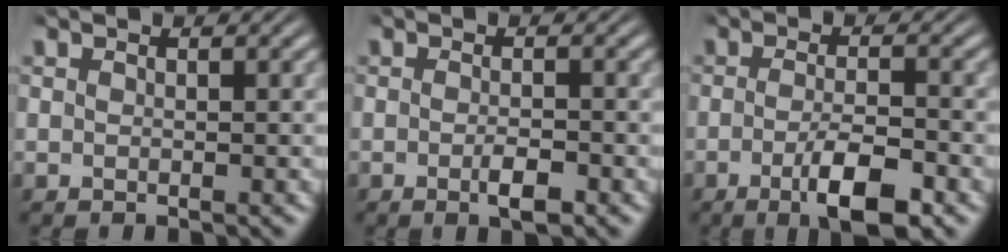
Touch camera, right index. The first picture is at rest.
{"total": 2.2, "force": [-1.1, 0.8, 1.7], "torque": [-0.029, 0.000, -0.024]}
{"total": 5.5, "force": [-2.4, 1.4, 4.8], "torque": [-0.076, -0.016, -0.033]}